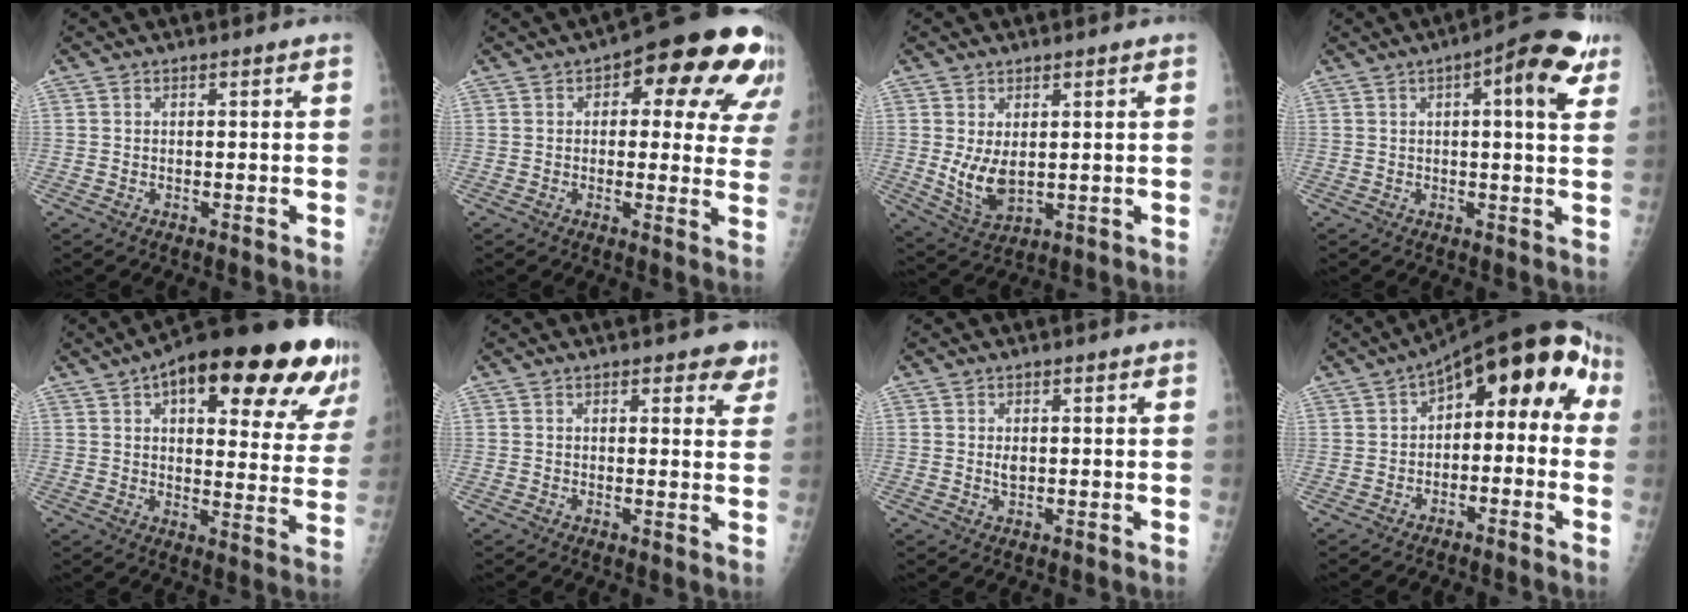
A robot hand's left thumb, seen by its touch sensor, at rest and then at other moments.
{"total": 18.4, "force": [8.4, 8.1, 14.2], "torque": [-0.127, -0.002, 0.094]}
{"total": 6.8, "force": [0.8, 3.9, 5.5], "torque": [-0.094, -0.021, 0.030]}
{"total": 11.4, "force": [5.0, 3.2, 9.8], "torque": [-0.115, 0.000, 0.057]}
{"total": 27.5, "force": [15.0, 9.8, 20.8], "torque": [-0.260, -0.015, 0.196]}
{"total": 4.7, "force": [3.2, 2.1, 2.7], "torque": [0.000, -0.014, 0.032]}
{"total": 1.7, "force": [0.4, 0.9, 1.3], "torque": [-0.020, -0.003, 0.007]}
{"total": 14.9, "force": [1.4, 7.8, 12.6], "torque": [-0.127, 0.061, 0.007]}